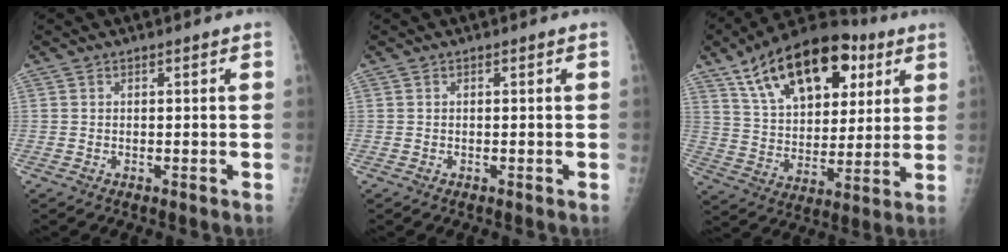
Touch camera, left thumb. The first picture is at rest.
{"total": 0.0}
{"total": 23.6, "force": [11.5, 13.2, 15.8], "torque": [-0.224, -0.012, 0.193]}